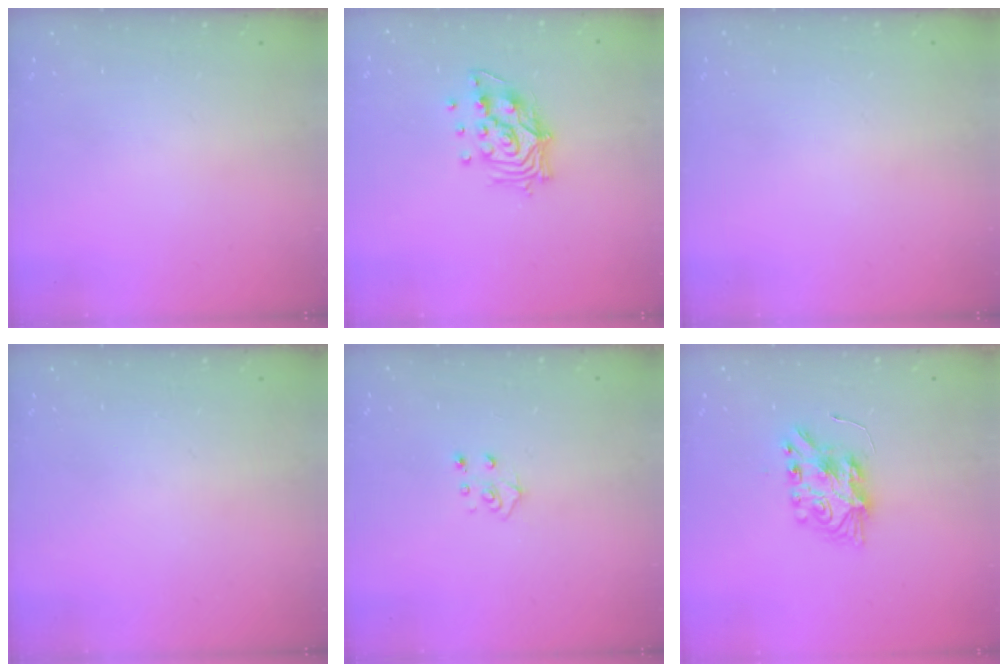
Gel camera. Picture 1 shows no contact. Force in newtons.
{"total": 12.4, "press": 12.4, "slide": 1.0}
{"total": 0.0}
{"total": 0.0}
{"total": 5.4, "press": 5.3, "slide": 0.4}
{"total": 8.4, "press": 8.4, "slide": 0.7}